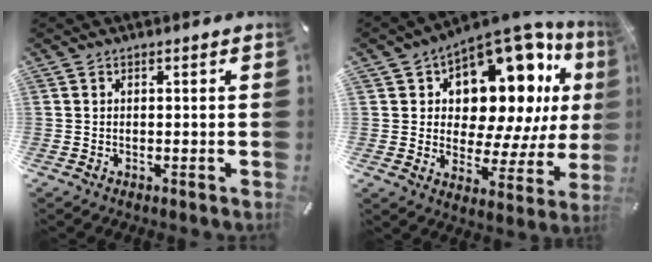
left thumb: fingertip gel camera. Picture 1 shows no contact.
{"total": 17.5, "force": [9.6, 9.6, 10.9], "torque": [-0.146, -0.089, 0.160]}